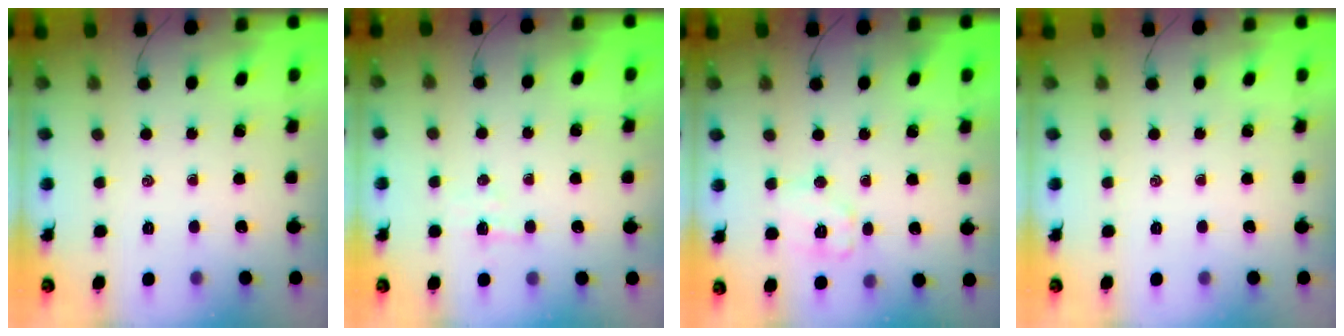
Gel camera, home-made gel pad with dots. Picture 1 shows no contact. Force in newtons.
{"total": 3.3, "press": 3.2, "slide": 0.9}
{"total": 8.3, "press": 8.3, "slide": 0.5}
{"total": 0.0}